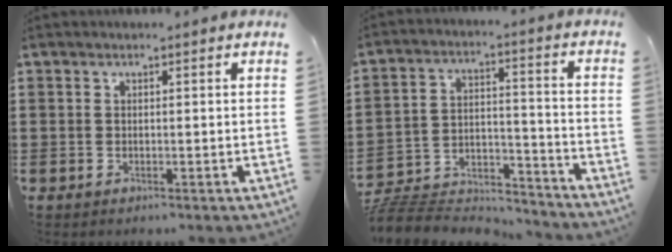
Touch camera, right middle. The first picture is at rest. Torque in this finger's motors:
{"motor_torque": [0.97, -0.94, 0.19, 0.17]}